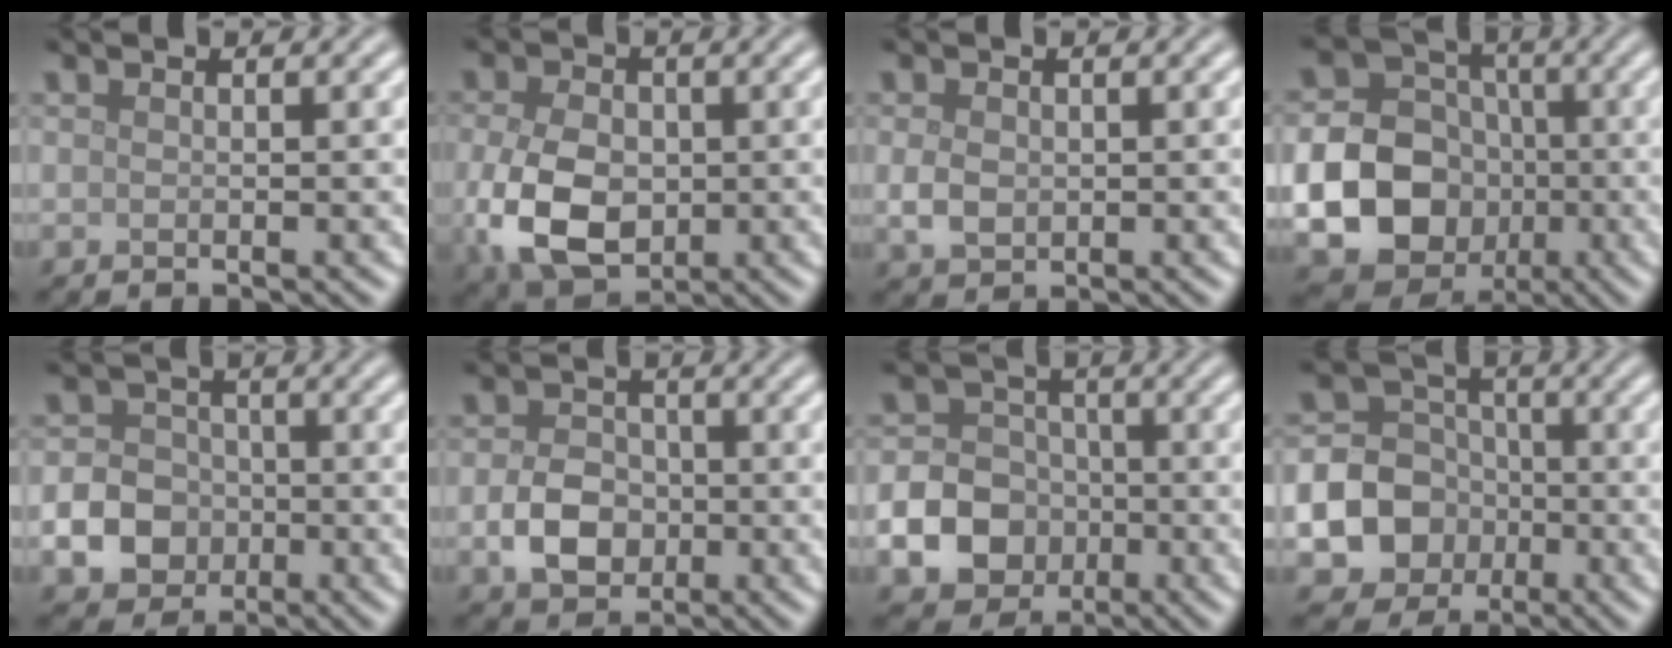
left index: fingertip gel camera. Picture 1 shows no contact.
{"total": 7.5, "force": [-1.1, 5.2, 5.3], "torque": [-0.121, -0.014, -0.018]}
{"total": 2.2, "force": [0.0, 1.7, 1.4], "torque": [-0.030, -0.002, -0.001]}
{"total": 18.5, "force": [-4.4, 17.0, 5.9], "torque": [-0.152, -0.044, -0.090]}
{"total": 5.8, "force": [-1.7, 5.1, 2.2], "torque": [-0.030, -0.002, -0.053]}
{"total": 4.1, "force": [-1.0, 3.2, 2.4], "torque": [-0.042, 0.001, -0.022]}
{"total": 10.5, "force": [-3.3, 9.4, 3.2], "torque": [-0.073, -0.027, -0.075]}
{"total": 14.5, "force": [-4.6, 13.4, 3.3], "torque": [-0.106, -0.041, -0.097]}